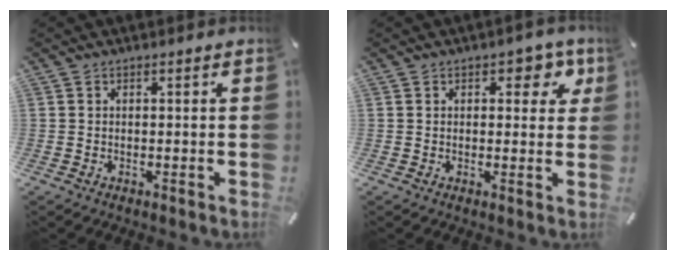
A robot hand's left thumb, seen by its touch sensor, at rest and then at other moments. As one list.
[{"total": 5.6, "force": [2.5, 3.4, 3.7], "torque": [-0.033, -0.005, 0.034]}]